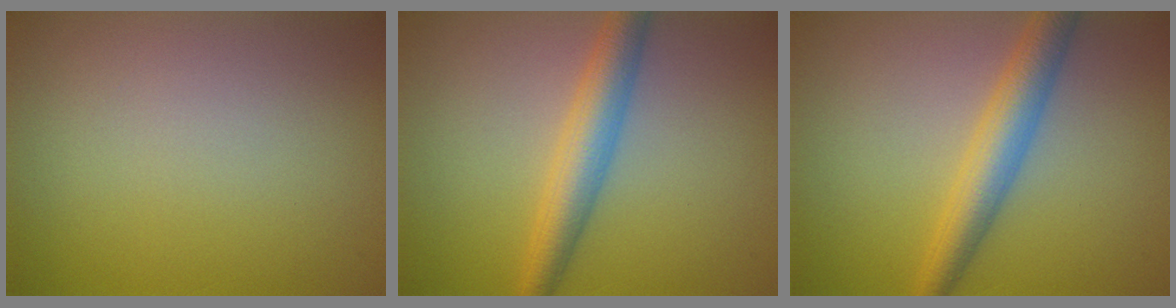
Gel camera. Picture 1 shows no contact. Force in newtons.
{"total": 4.3, "press": 4.3, "slide": 0.1}
{"total": 4.2, "press": 4.2, "slide": 0.1}